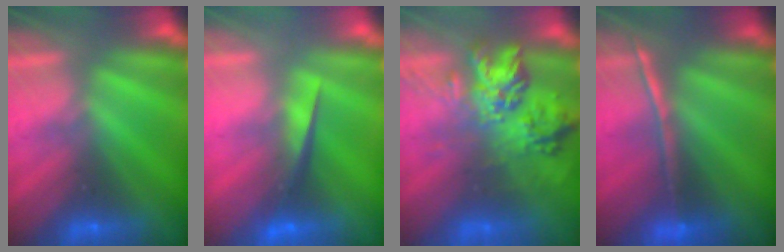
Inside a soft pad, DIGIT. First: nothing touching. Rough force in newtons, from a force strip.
{"total": 4.6}
{"total": 8.5}
{"total": 1.5}